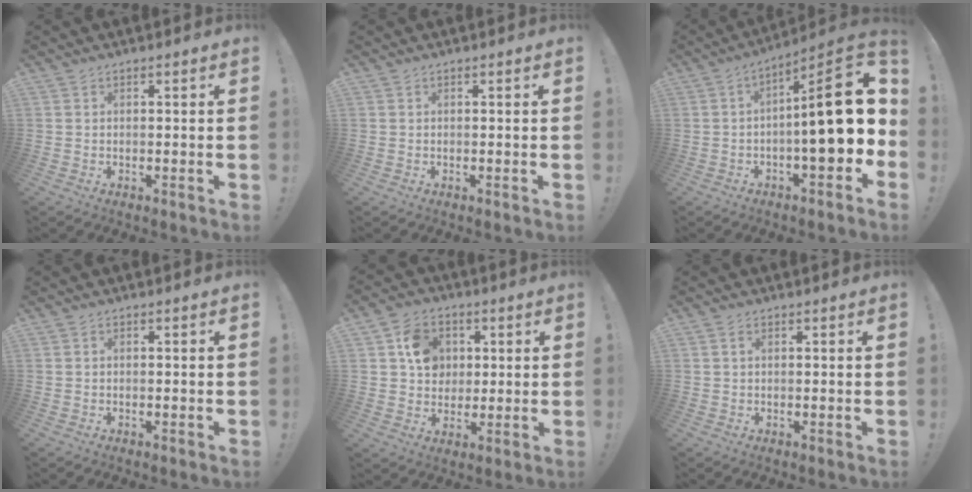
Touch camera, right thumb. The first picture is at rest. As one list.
[{"total": 0.0}, {"total": 20.4, "force": [0.5, 5.8, 19.5], "torque": [-0.271, 0.000, 0.009]}, {"total": 0.0}, {"total": 11.0, "force": [3.1, 9.4, 4.8], "torque": [-0.062, -0.003, 0.064]}, {"total": 1.1, "force": [0.4, 0.7, 0.8], "torque": [-0.014, 0.004, 0.006]}]